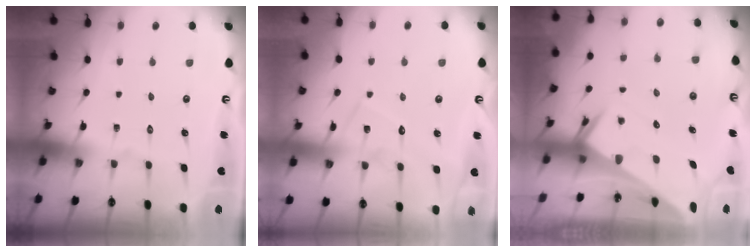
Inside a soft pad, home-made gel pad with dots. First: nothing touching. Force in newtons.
{"total": 8.1, "press": 8.0, "slide": 0.6}
{"total": 3.6, "press": 3.6, "slide": 0.3}